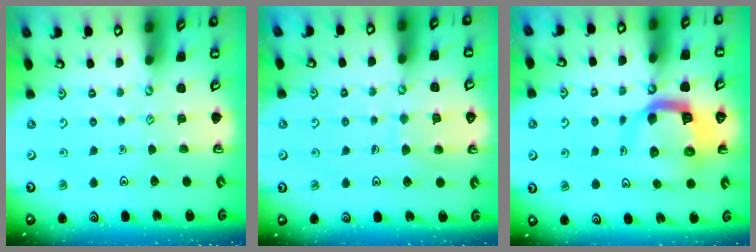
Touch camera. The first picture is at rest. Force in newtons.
{"total": 7.4, "press": 7.4, "slide": 0.4}
{"total": 14.1, "press": 14.0, "slide": 1.8}